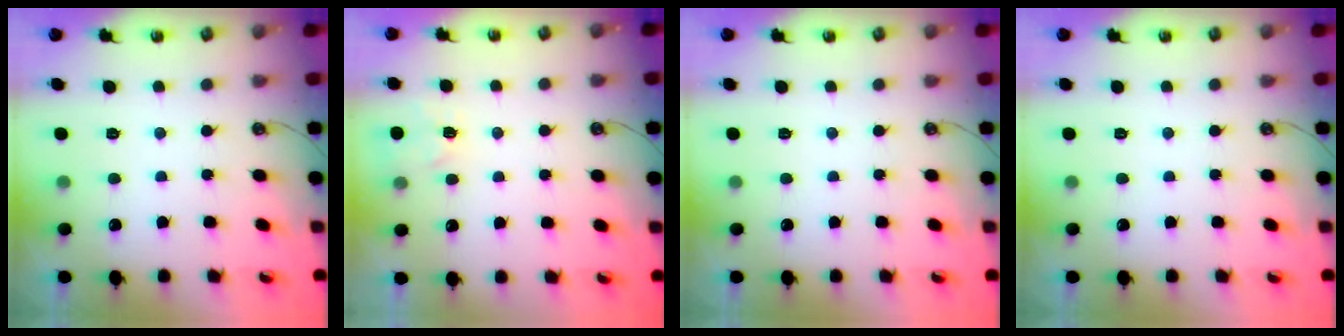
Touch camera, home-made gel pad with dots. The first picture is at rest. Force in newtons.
{"total": 4.9, "press": 4.8, "slide": 0.5}
{"total": 0.0}
{"total": 0.0}